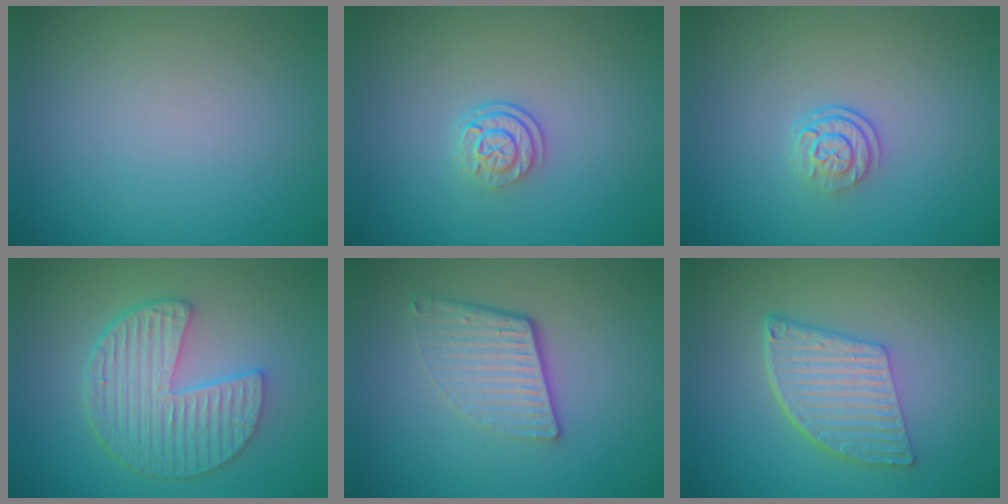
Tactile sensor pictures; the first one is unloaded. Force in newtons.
{"total": 2.5, "press": 1.8, "slide": 1.8}
{"total": 2.5, "press": 1.8, "slide": 1.7}
{"total": 6.3, "press": 4.8, "slide": 4.1}
{"total": 4.4, "press": 2.9, "slide": 3.3}
{"total": 6.1, "press": 4.3, "slide": 4.3}